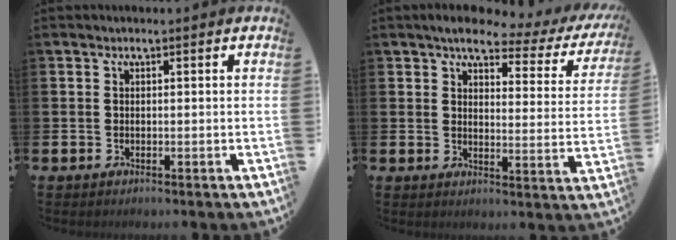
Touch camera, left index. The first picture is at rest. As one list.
[{"total": 4.8, "force": [3.7, 2.0, 2.2], "torque": [-0.046, -0.024, 0.055]}]